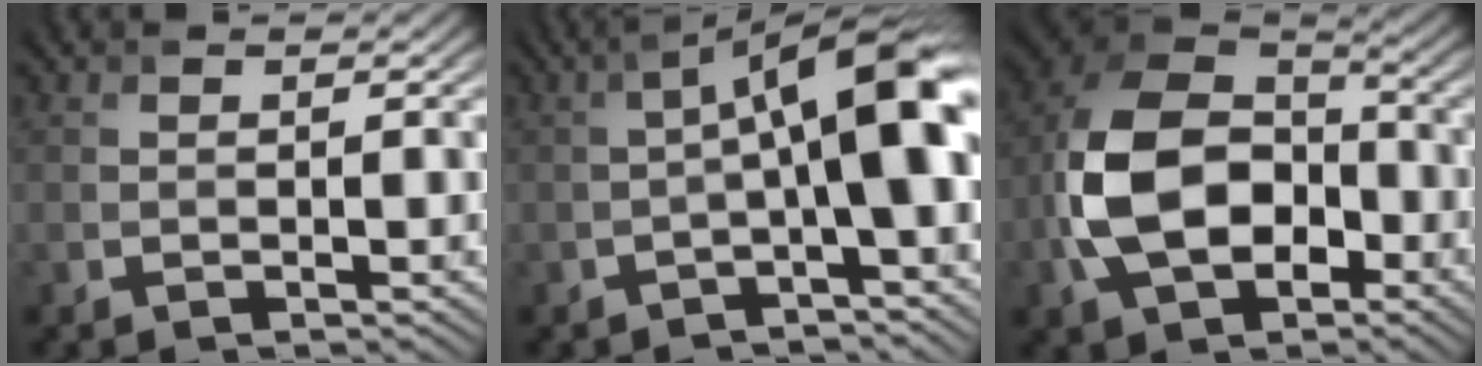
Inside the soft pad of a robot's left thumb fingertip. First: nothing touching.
{"total": 9.4, "force": [-0.1, 2.8, 8.9], "torque": [-0.138, 0.016, -0.007]}
{"total": 14.6, "force": [-3.6, 9.7, 10.3], "torque": [-0.225, -0.009, -0.077]}